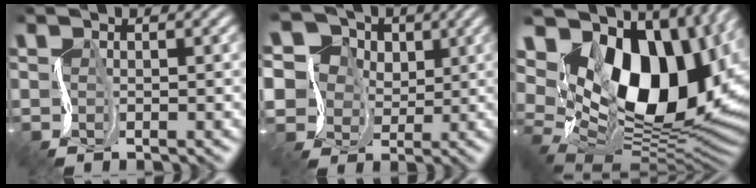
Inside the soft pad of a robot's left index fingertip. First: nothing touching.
{"total": 11.5, "force": [4.4, 9.8, 4.1], "torque": [-0.122, 0.048, 0.061]}
{"total": 16.8, "force": [6.8, 10.7, 11.1], "torque": [-0.198, 0.012, 0.119]}